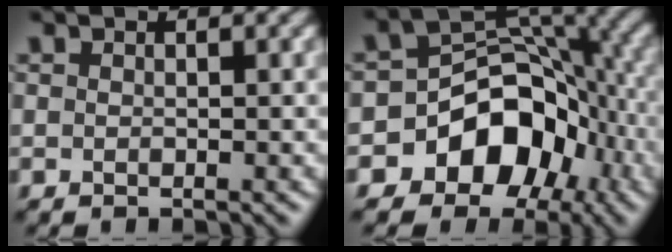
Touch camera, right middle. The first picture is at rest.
{"total": 9.5, "force": [-4.1, 7.1, 4.9], "torque": [-0.061, 0.020, -0.081]}